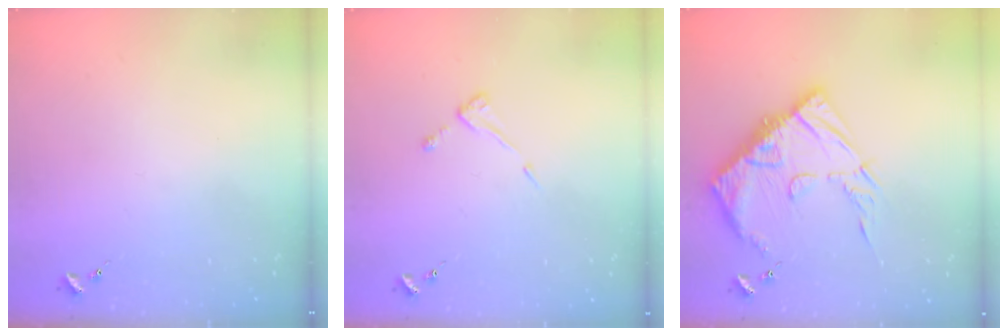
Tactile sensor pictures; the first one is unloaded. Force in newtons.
{"total": 4.3, "press": 4.3, "slide": 0.5}
{"total": 15.6, "press": 15.5, "slide": 1.4}